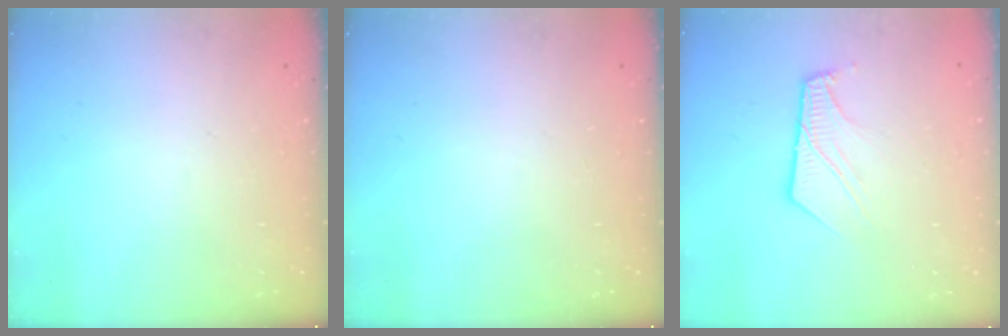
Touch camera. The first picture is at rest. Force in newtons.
{"total": 0.0}
{"total": 8.0, "press": 8.0, "slide": 0.5}